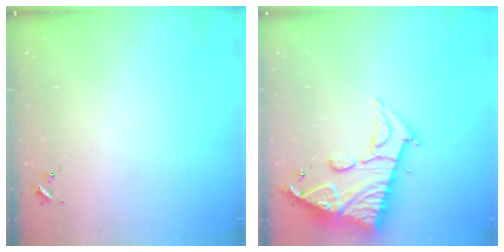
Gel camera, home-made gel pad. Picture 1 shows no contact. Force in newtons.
{"total": 16.0, "press": 15.9, "slide": 1.6}